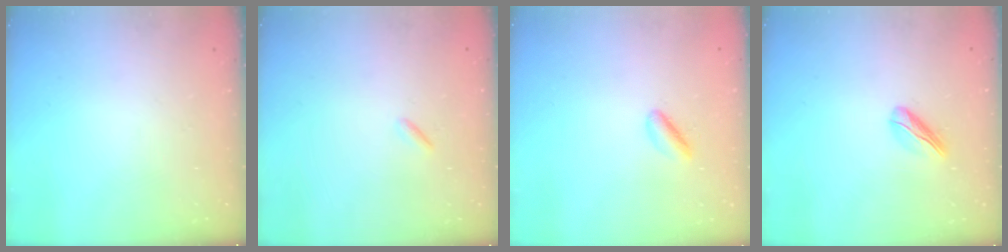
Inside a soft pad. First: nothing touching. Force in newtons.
{"total": 0.8, "press": 0.7, "slide": 0.4}
{"total": 2.7, "press": 2.5, "slide": 1.0}
{"total": 4.7, "press": 4.6, "slide": 0.6}